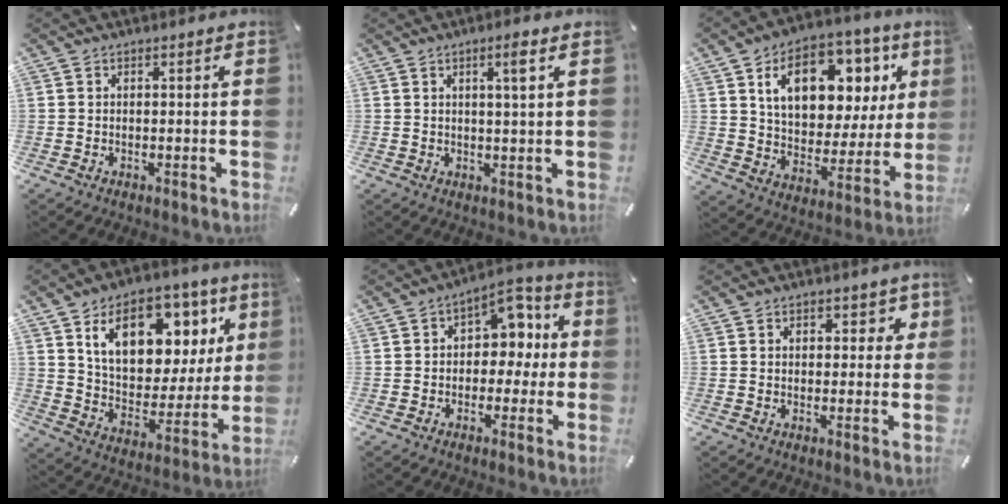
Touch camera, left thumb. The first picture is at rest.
{"total": 3.9, "force": [1.8, 0.0, 3.4], "torque": [-0.062, -0.004, 0.025]}
{"total": 18.1, "force": [8.6, 11.4, 11.2], "torque": [-0.177, -0.032, 0.148]}
{"total": 17.8, "force": [9.7, 11.2, 9.8], "torque": [-0.159, -0.047, 0.173]}
{"total": 8.3, "force": [1.0, 6.9, 4.5], "torque": [-0.046, -0.008, 0.013]}
{"total": 3.9, "force": [1.7, 2.8, 2.1], "torque": [-0.006, -0.007, 0.020]}